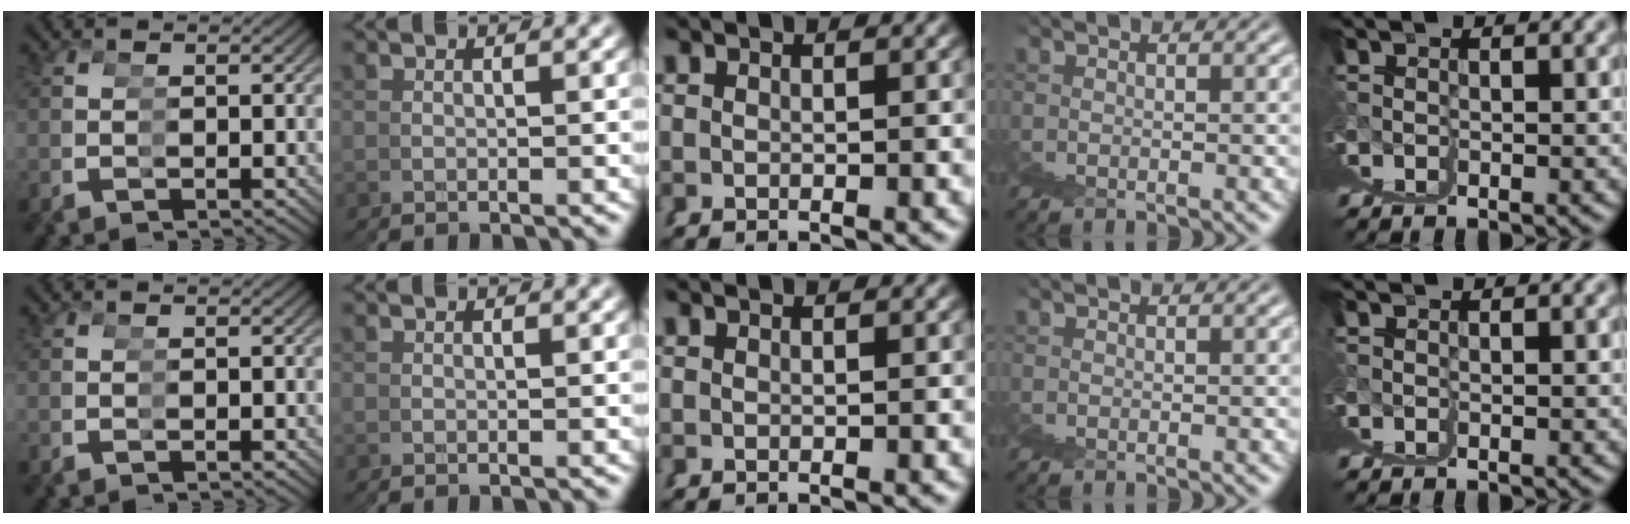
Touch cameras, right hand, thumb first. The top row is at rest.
{}